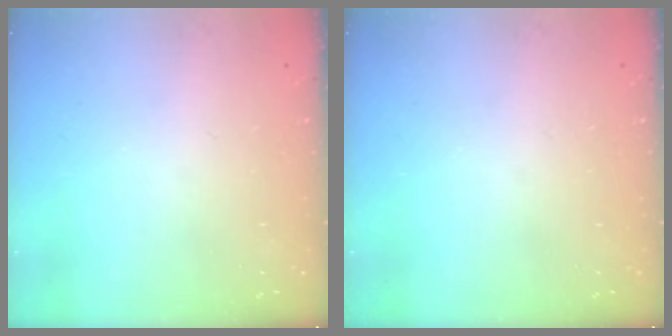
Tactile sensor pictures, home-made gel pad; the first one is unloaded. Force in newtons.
{"total": 0.0}